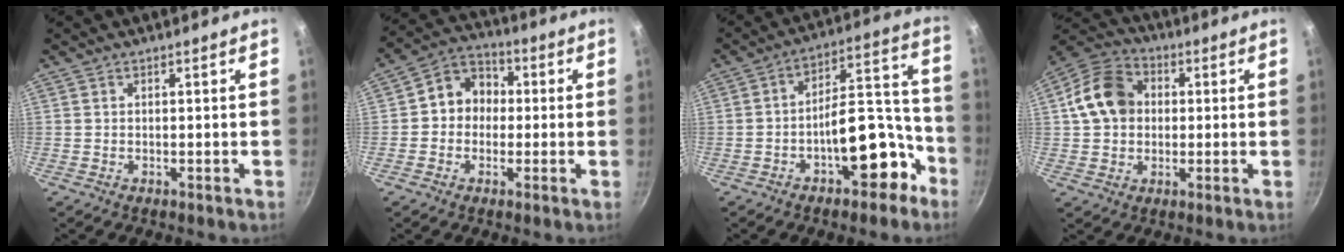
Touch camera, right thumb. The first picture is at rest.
{"total": 8.6, "force": [0.0, 7.5, 4.2], "torque": [-0.025, 0.025, -0.020]}
{"total": 14.8, "force": [-6.8, 7.1, 11.0], "torque": [-0.096, 0.095, -0.091]}
{"total": 11.8, "force": [1.3, 9.5, 6.9], "torque": [-0.098, 0.019, 0.006]}